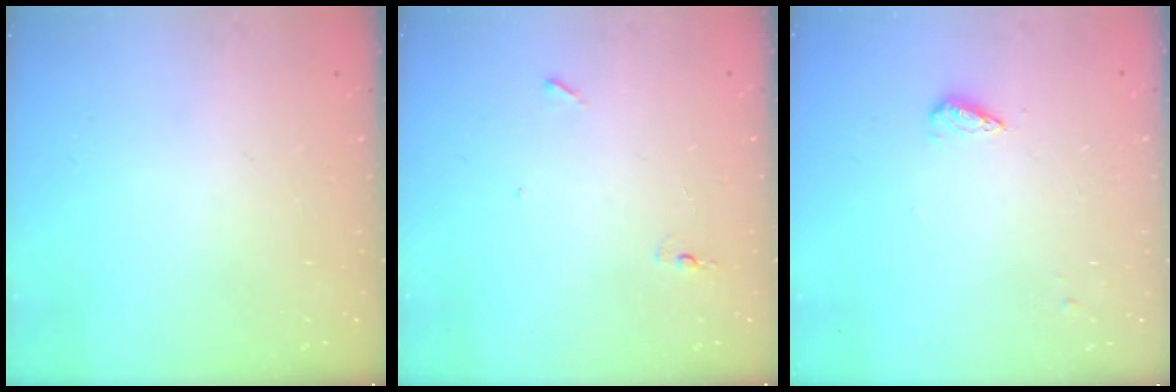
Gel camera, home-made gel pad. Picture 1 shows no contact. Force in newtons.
{"total": 4.7, "press": 4.5, "slide": 1.4}
{"total": 3.9, "press": 3.8, "slide": 0.4}